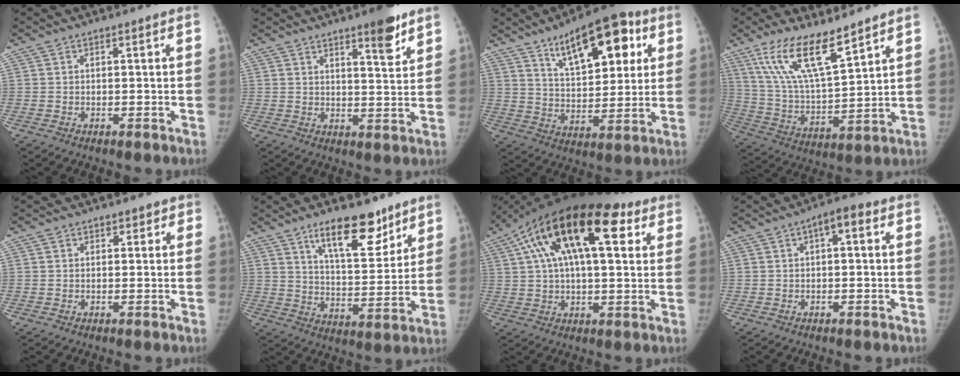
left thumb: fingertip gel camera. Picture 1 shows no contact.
{"total": 6.7, "force": [4.5, 1.2, 4.8], "torque": [-0.057, -0.031, 0.063]}
{"total": 17.3, "force": [8.3, 7.7, 13.2], "torque": [-0.153, -0.022, 0.130]}
{"total": 14.4, "force": [9.7, 3.5, 10.0], "torque": [-0.179, -0.053, 0.201]}
{"total": 1.0, "force": [0.3, 0.9, 0.2], "torque": [0.012, 0.002, -0.002]}
{"total": 13.9, "force": [9.2, 5.4, 8.9], "torque": [-0.101, -0.059, 0.152]}
{"total": 22.8, "force": [8.4, 10.1, 18.7], "torque": [-0.316, 0.031, 0.132]}
{"total": 3.5, "force": [0.5, 1.5, 3.2], "torque": [-0.038, 0.019, -0.003]}